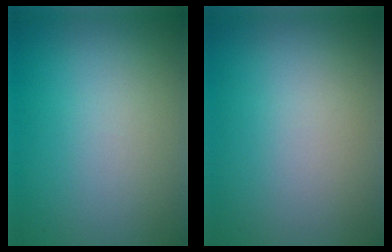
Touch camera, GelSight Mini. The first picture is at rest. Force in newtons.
{"total": 0.0}